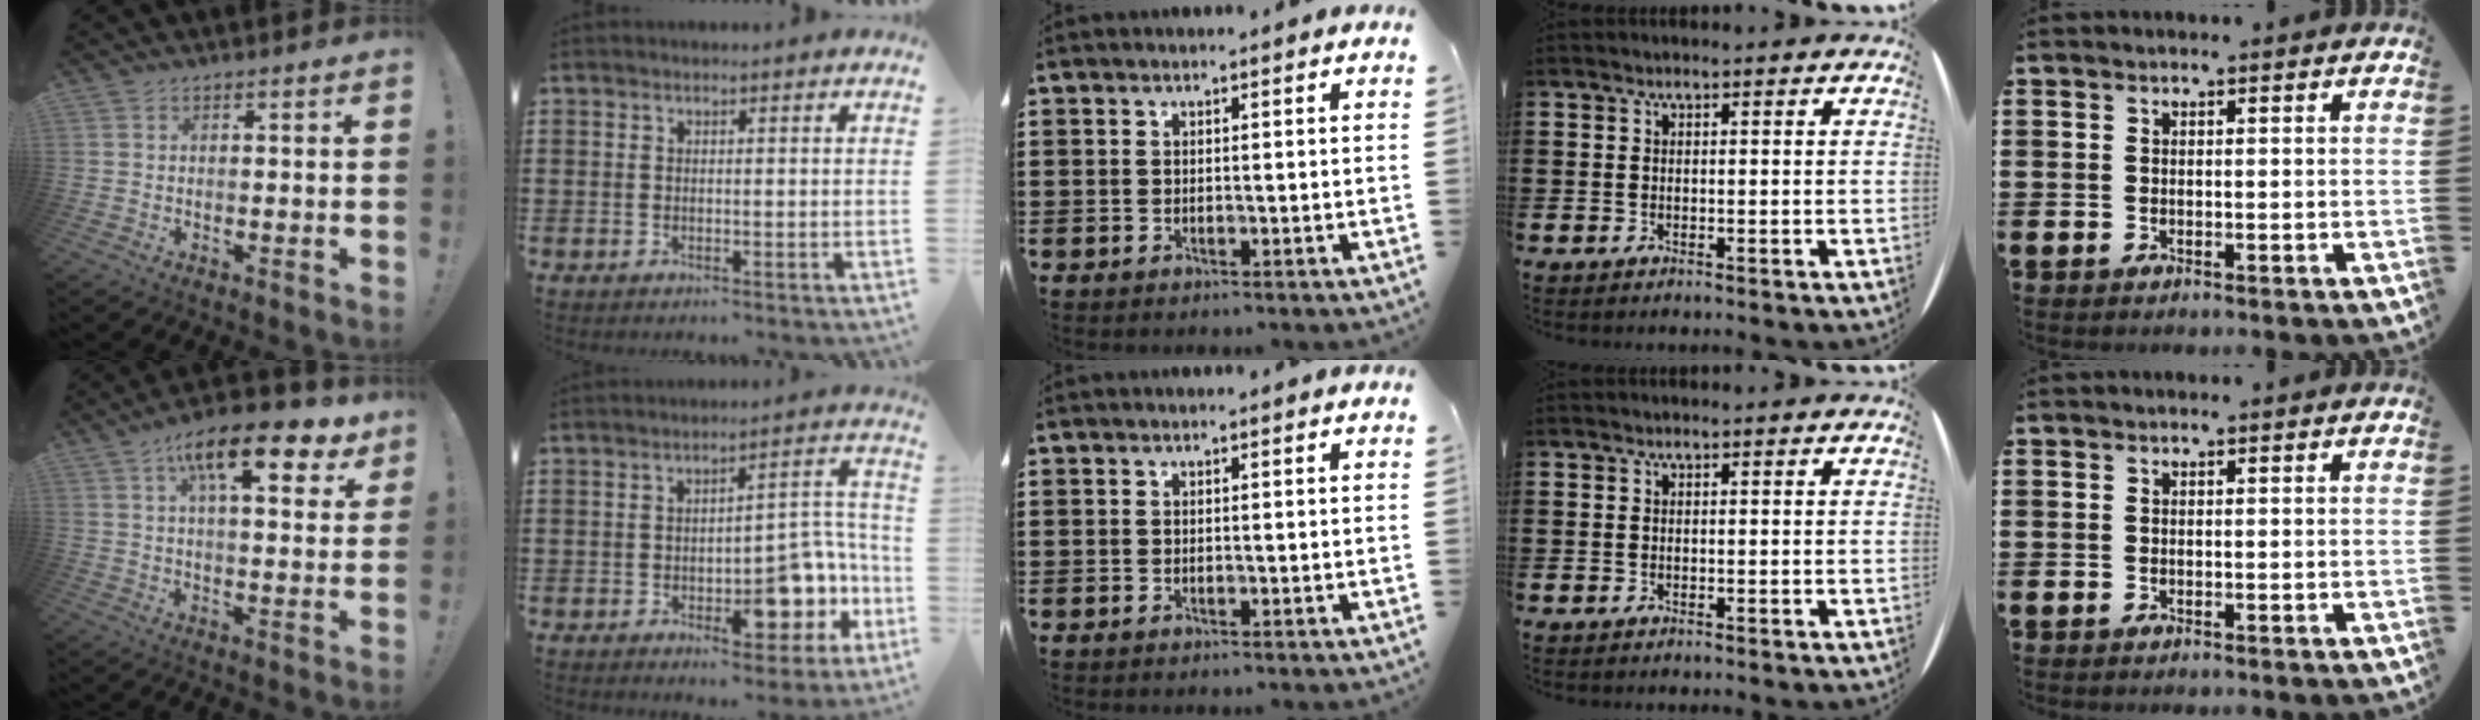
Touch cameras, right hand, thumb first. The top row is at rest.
{"thumb": {"total": 16.6, "force": [8.0, 5.8, 13.4], "torque": [-0.194, -0.036, 0.124]}, "index": {"total": 9.7, "force": [-3.7, 4.4, 7.8], "torque": [-0.091, -0.005, -0.061]}}